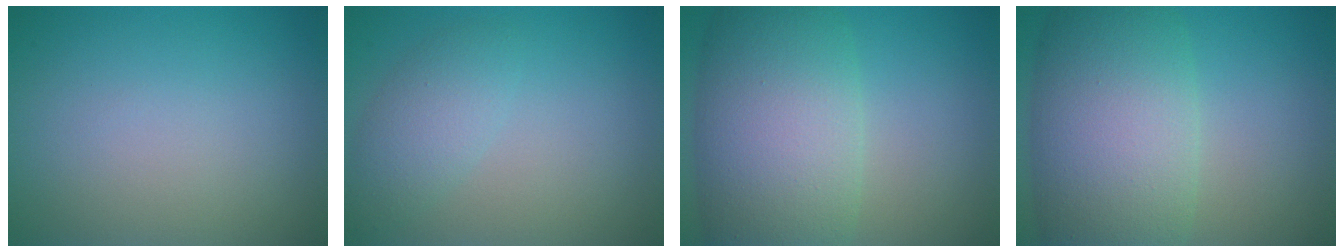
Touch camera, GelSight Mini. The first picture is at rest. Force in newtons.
{"total": 2.8, "press": 2.8, "slide": 0.1}
{"total": 10.8, "press": 10.8, "slide": 0.4}
{"total": 10.8, "press": 10.8, "slide": 0.4}